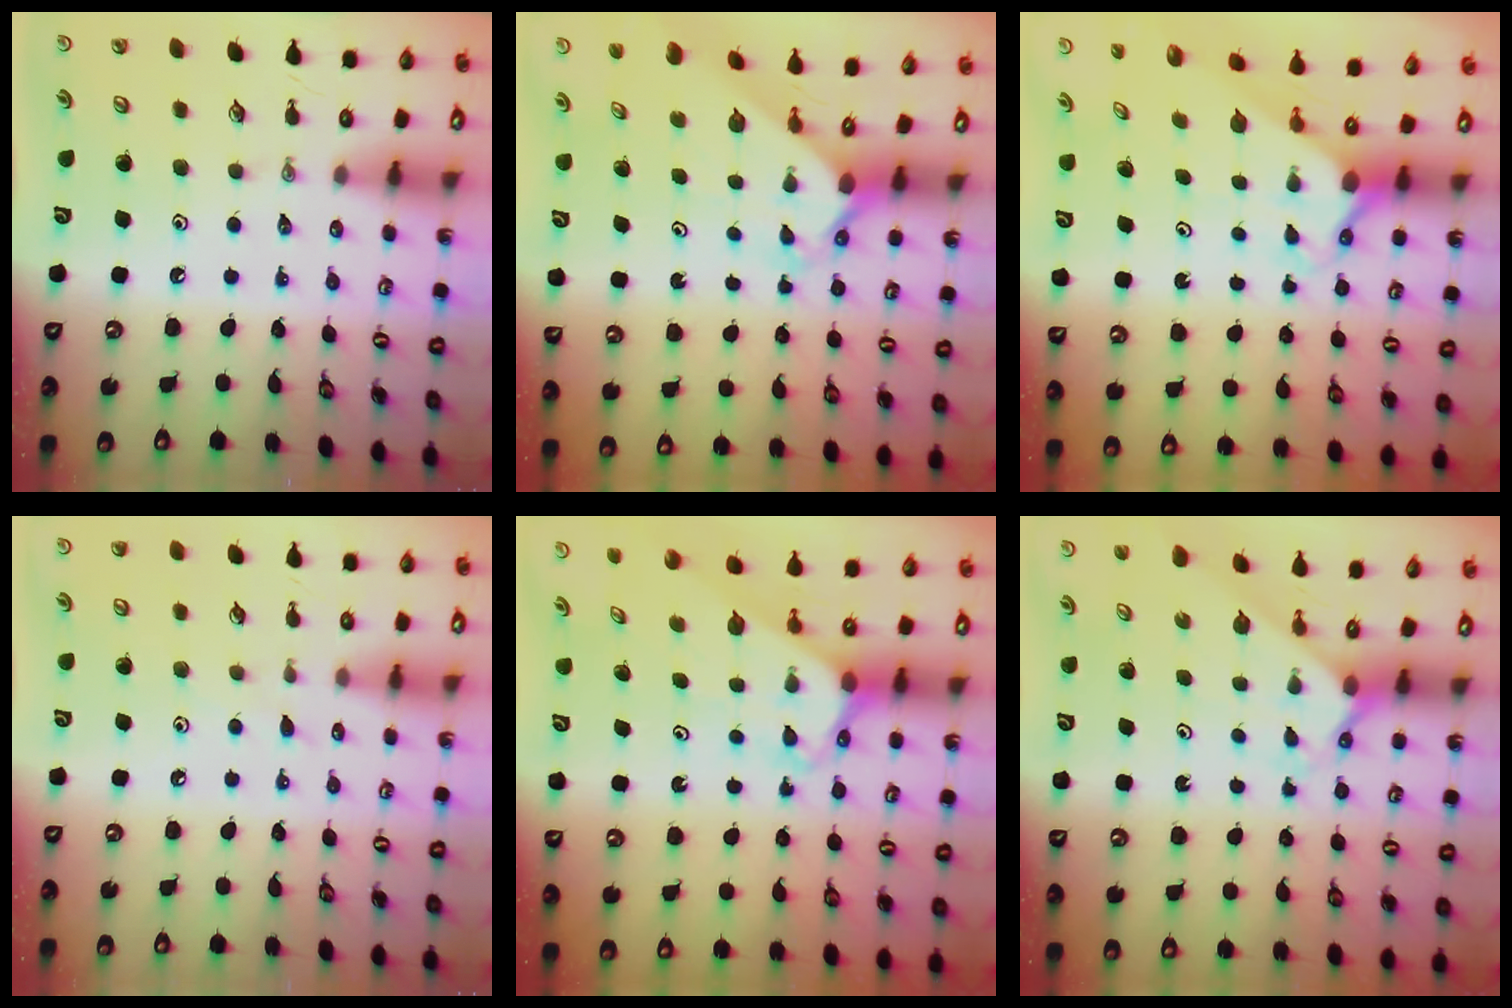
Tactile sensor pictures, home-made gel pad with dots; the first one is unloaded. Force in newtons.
{"total": 2.4, "press": 2.3, "slide": 0.3}
{"total": 2.1, "press": 2.1, "slide": 0.2}
{"total": 3.2, "press": 3.2, "slide": 0.4}
{"total": 2.8, "press": 2.8, "slide": 0.2}
{"total": 2.5, "press": 2.5, "slide": 0.2}